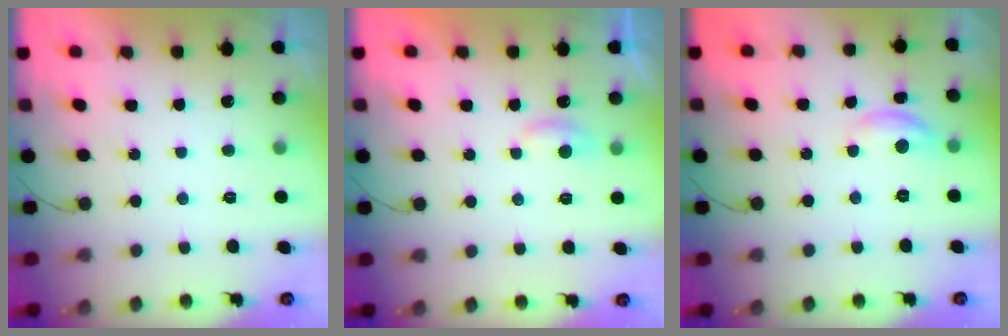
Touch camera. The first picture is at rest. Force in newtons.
{"total": 4.1, "press": 4.1, "slide": 0.3}
{"total": 8.0, "press": 8.0, "slide": 0.4}